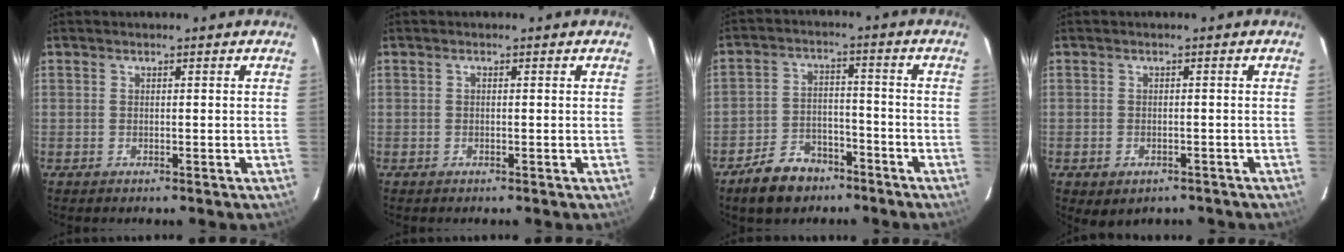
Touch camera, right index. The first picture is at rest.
{"total": 0.0}
{"total": 9.7, "force": [-6.9, 5.6, 3.8], "torque": [-0.095, 0.021, -0.100]}
{"total": 4.0, "force": [-2.3, 2.7, 2.0], "torque": [-0.041, -0.012, -0.023]}